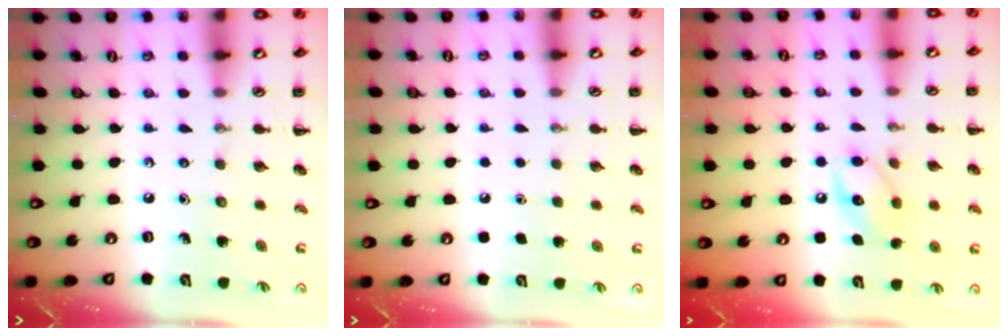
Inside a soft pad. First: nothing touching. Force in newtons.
{"total": 1.8, "press": 1.7, "slide": 0.1}
{"total": 10.0, "press": 9.9, "slide": 0.9}